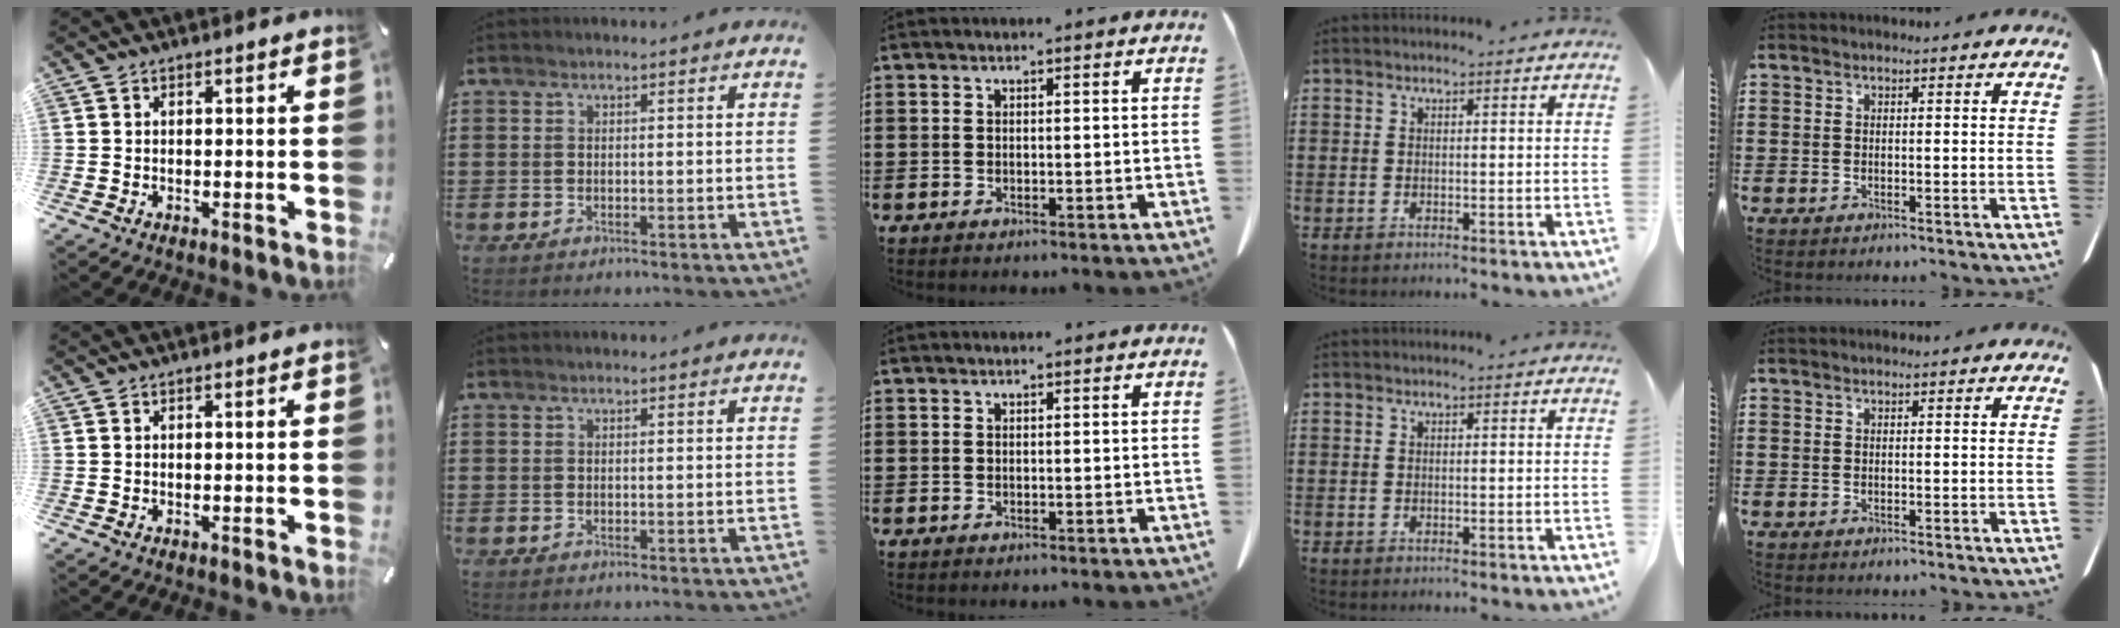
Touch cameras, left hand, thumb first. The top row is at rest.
{}